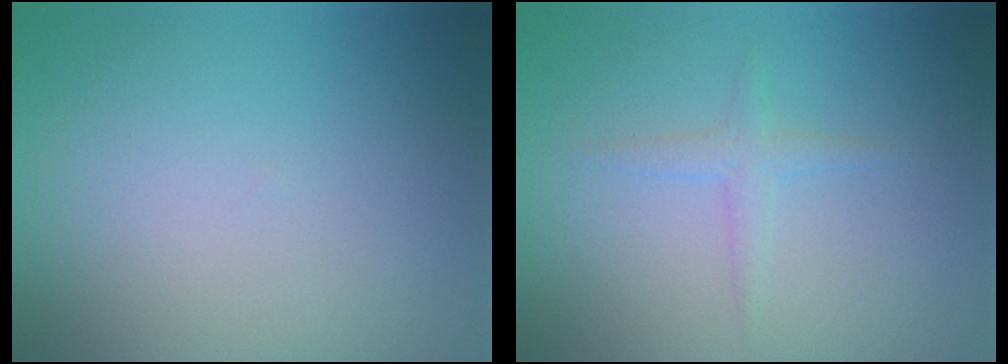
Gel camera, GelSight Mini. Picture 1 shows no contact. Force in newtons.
{"total": 1.2, "press": 1.2, "slide": 0.0}